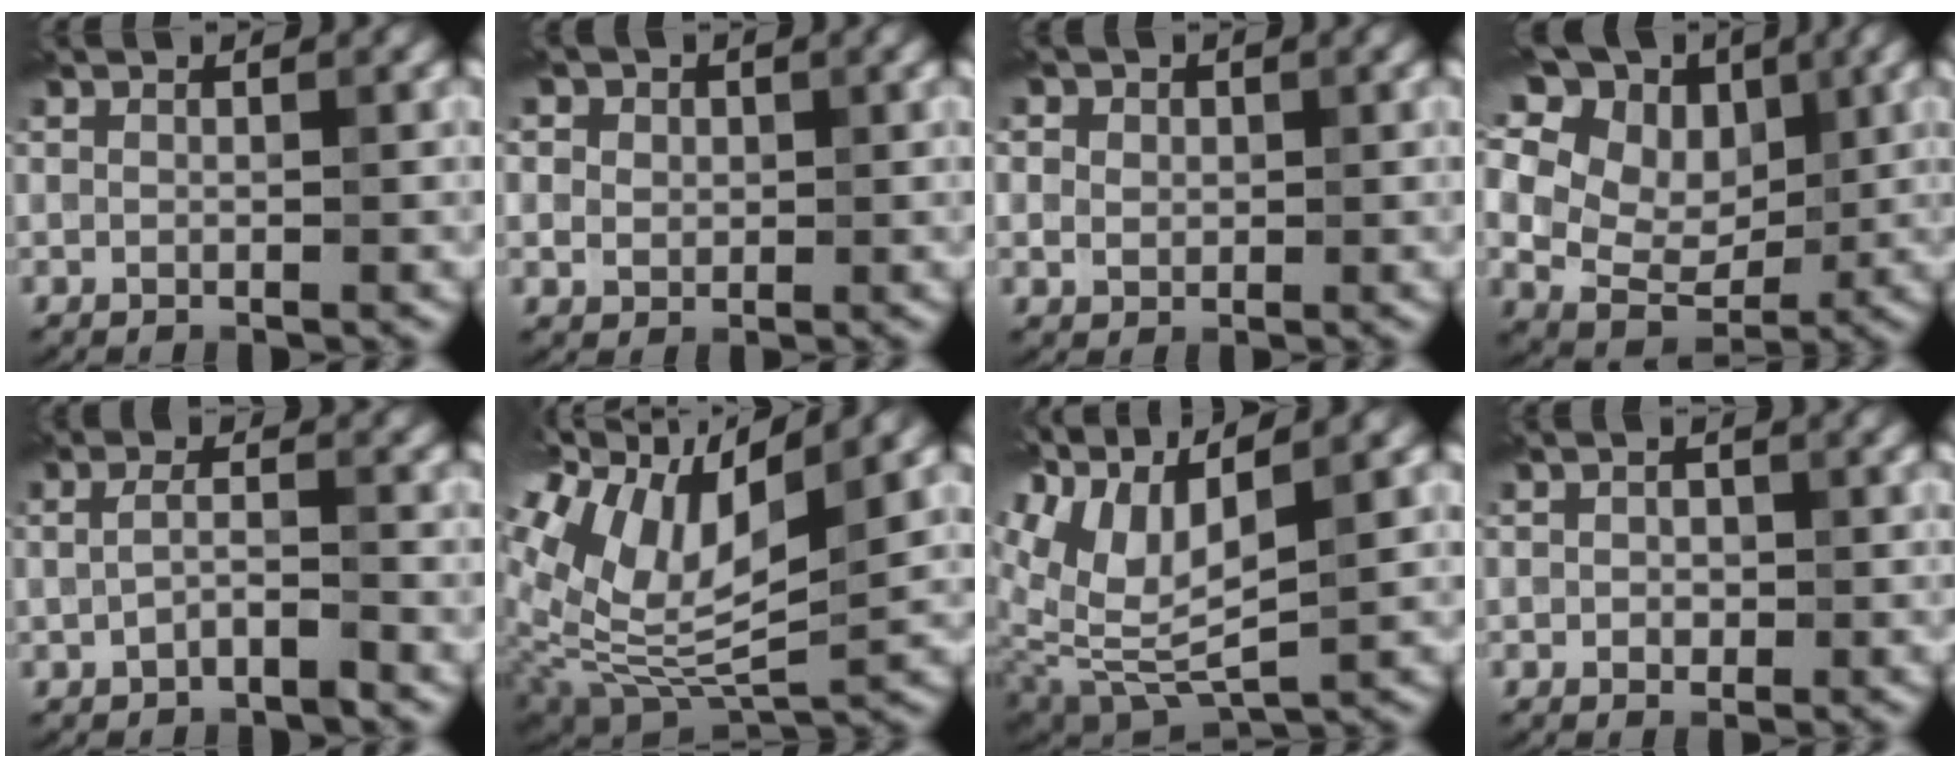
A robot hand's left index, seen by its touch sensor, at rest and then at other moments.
{"total": 7.0, "force": [3.4, 5.2, 3.3], "torque": [-0.063, 0.031, 0.023]}
{"total": 5.4, "force": [2.6, 4.0, 2.5], "torque": [-0.049, 0.027, 0.015]}
{"total": 18.1, "force": [7.8, 12.3, 10.8], "torque": [-0.229, 0.064, 0.126]}
{"total": 2.0, "force": [-0.8, 0.5, 1.8], "torque": [-0.045, 0.010, -0.019]}
{"total": 10.8, "force": [4.3, 4.1, 9.0], "torque": [-0.192, 0.012, 0.076]}
{"total": 8.1, "force": [4.1, 2.7, 6.4], "torque": [-0.156, 0.006, 0.081]}
{"total": 1.4, "force": [0.1, 1.1, 0.9], "torque": [-0.006, 0.004, -0.009]}